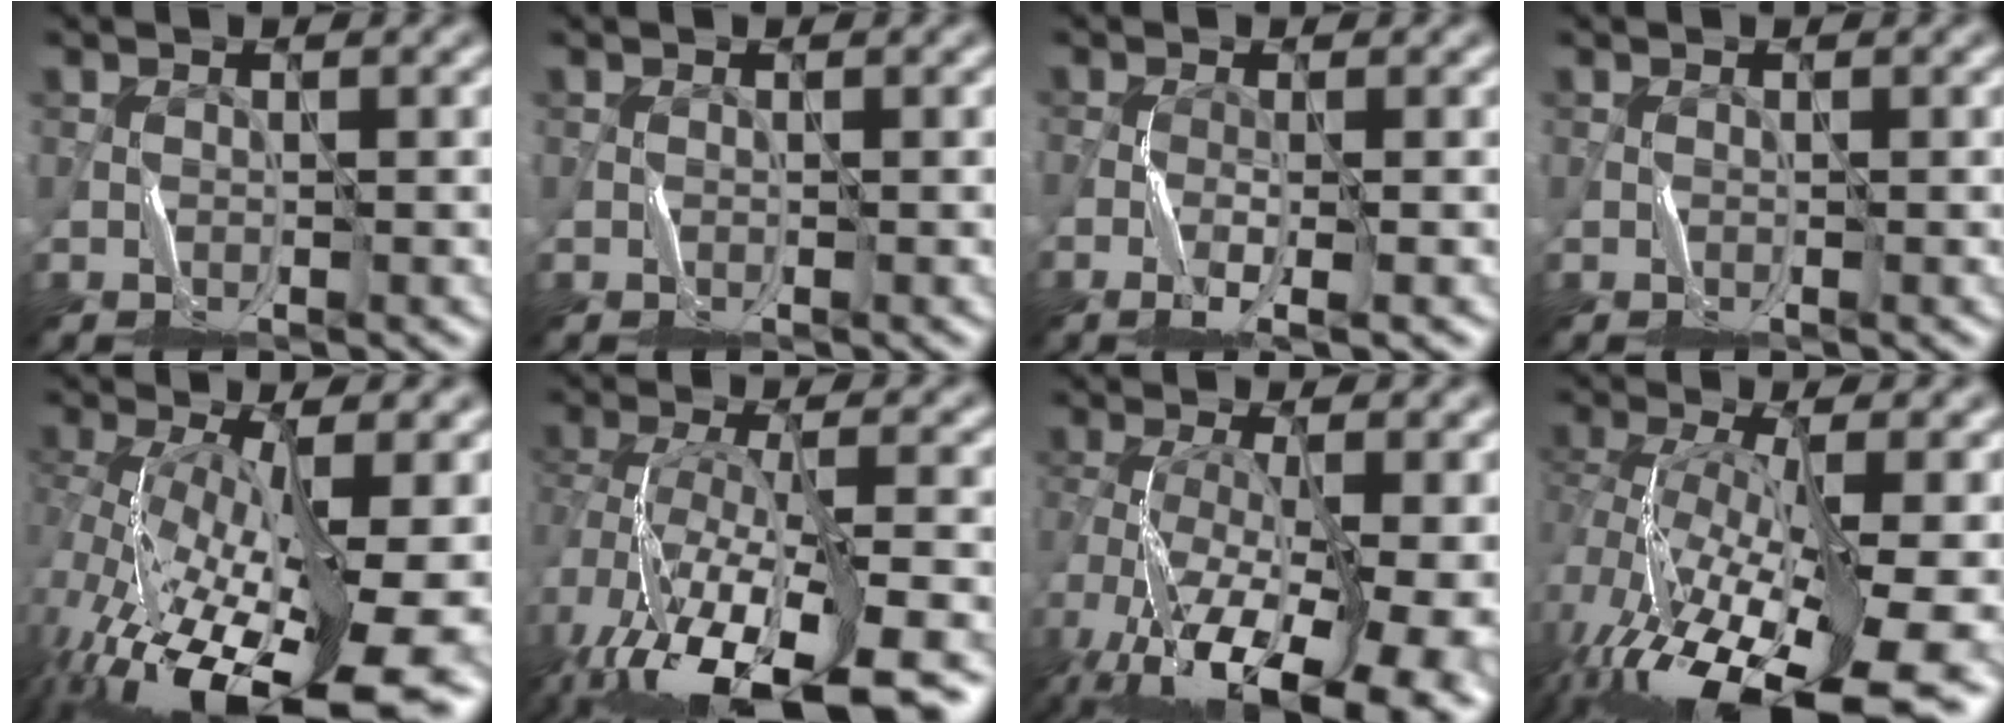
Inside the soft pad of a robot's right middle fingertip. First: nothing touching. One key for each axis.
{"total": 0.0}
{"total": 2.4, "fx": -1.0, "fy": 0.4, "fz": 2.2, "tx": -0.047, "ty": 0.002, "tz": -0.024}
{"total": 0.0}
{"total": 15.5, "fx": -4.7, "fy": 6.0, "fz": 13.5, "tx": -0.253, "ty": -0.013, "tz": -0.070}
{"total": 15.5, "fx": -9.5, "fy": 6.0, "fz": 10.6, "tx": -0.196, "ty": -0.019, "tz": -0.120}
{"total": 15.4, "fx": -7.4, "fy": 5.6, "fz": 12.3, "tx": -0.241, "ty": -0.022, "tz": -0.107}
{"total": 15.0, "fx": -7.3, "fy": 5.7, "fz": 11.9, "tx": -0.245, "ty": -0.016, "tz": -0.107}